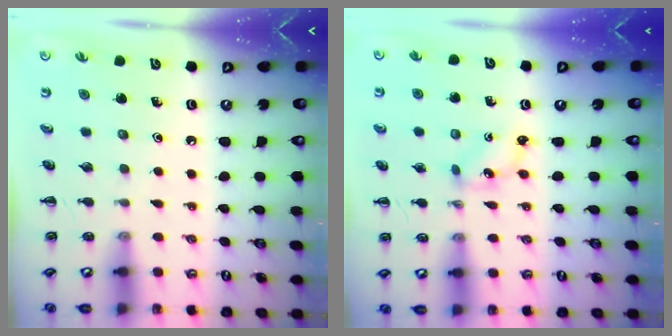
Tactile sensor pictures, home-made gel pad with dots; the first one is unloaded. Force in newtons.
{"total": 1.4, "press": 1.3, "slide": 0.3}